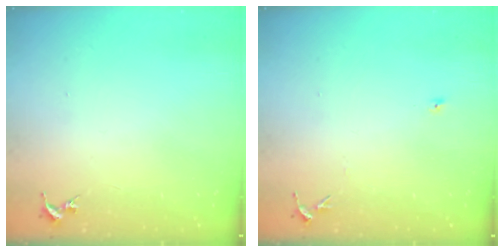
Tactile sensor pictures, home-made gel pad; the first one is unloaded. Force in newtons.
{"total": 5.7, "press": 5.7, "slide": 0.7}